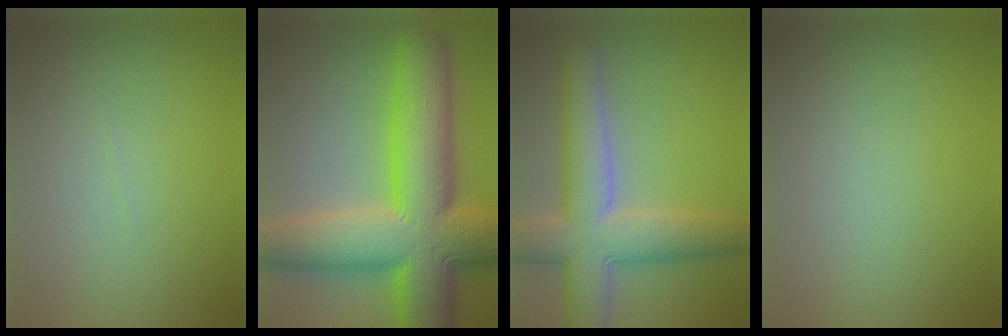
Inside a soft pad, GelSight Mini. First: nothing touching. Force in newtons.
{"total": 15.3, "press": 15.3, "slide": 0.3}
{"total": 8.8, "press": 8.8, "slide": 0.5}
{"total": 0.0}